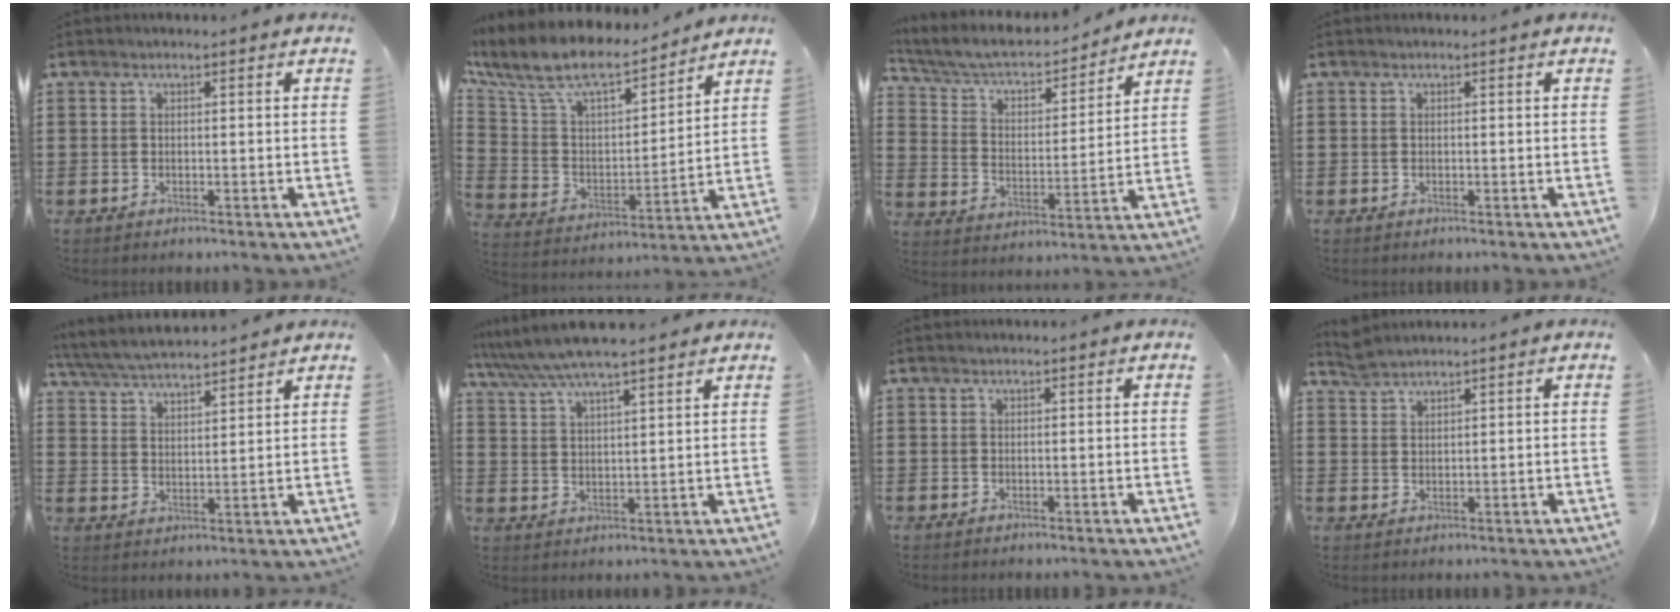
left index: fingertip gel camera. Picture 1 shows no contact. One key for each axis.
{"total": 9.8, "fx": 7.9, "fy": 3.1, "fz": 4.9, "tx": -0.131, "ty": -0.047, "tz": 0.134}
{"total": 6.1, "fx": 5.3, "fy": 1.7, "fz": 2.5, "tx": -0.074, "ty": -0.035, "tz": 0.085}
{"total": 0.0}
{"total": 5.4, "fx": 5.2, "fy": 0.3, "fz": 1.4, "tx": -0.048, "ty": -0.023, "tz": 0.091}
{"total": 6.6, "fx": 5.9, "fy": 0.5, "fz": 3.0, "tx": -0.078, "ty": -0.021, "tz": 0.103}
{"total": 0.0}
{"total": 2.1, "fx": 2.0, "fy": 0.1, "fz": 0.5, "tx": -0.015, "ty": 0.000, "tz": 0.041}